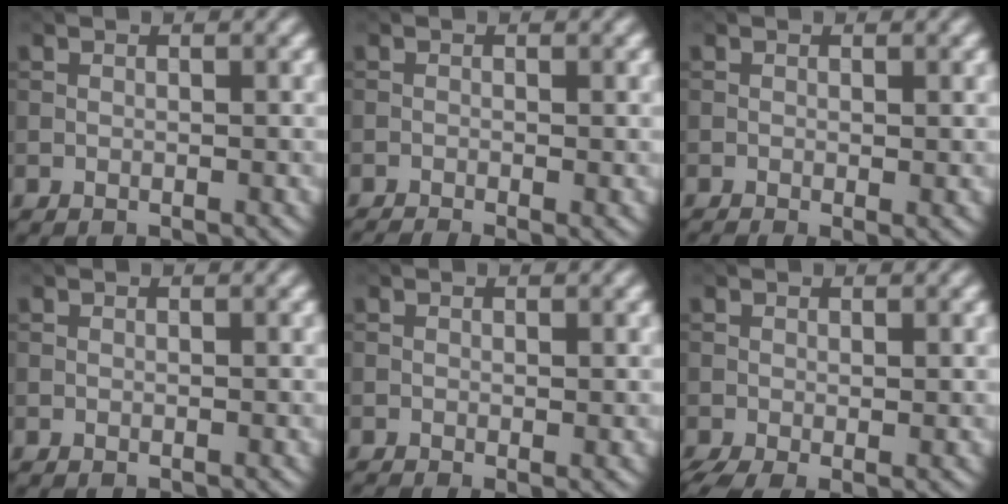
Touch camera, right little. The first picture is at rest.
{"total": 1.7, "force": [-1.2, 0.3, 1.2], "torque": [-0.019, -0.003, -0.025]}
{"total": 1.1, "force": [-0.2, 0.3, 1.0], "torque": [-0.018, -0.007, -0.004]}
{"total": 0.0}
{"total": 0.7, "force": [-0.1, 0.2, 0.6], "torque": [-0.010, -0.005, -0.001]}
{"total": 2.2, "force": [-0.6, 0.8, 2.0], "torque": [-0.042, -0.012, -0.011]}